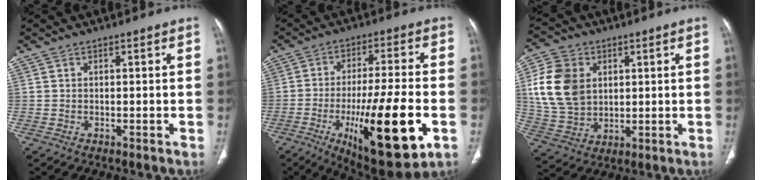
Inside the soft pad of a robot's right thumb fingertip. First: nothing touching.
{"total": 21.9, "force": [-7.0, 5.8, 19.9], "torque": [-0.319, 0.001, -0.095]}
{"total": 14.0, "force": [3.1, 10.6, 8.6], "torque": [-0.151, -0.004, 0.065]}